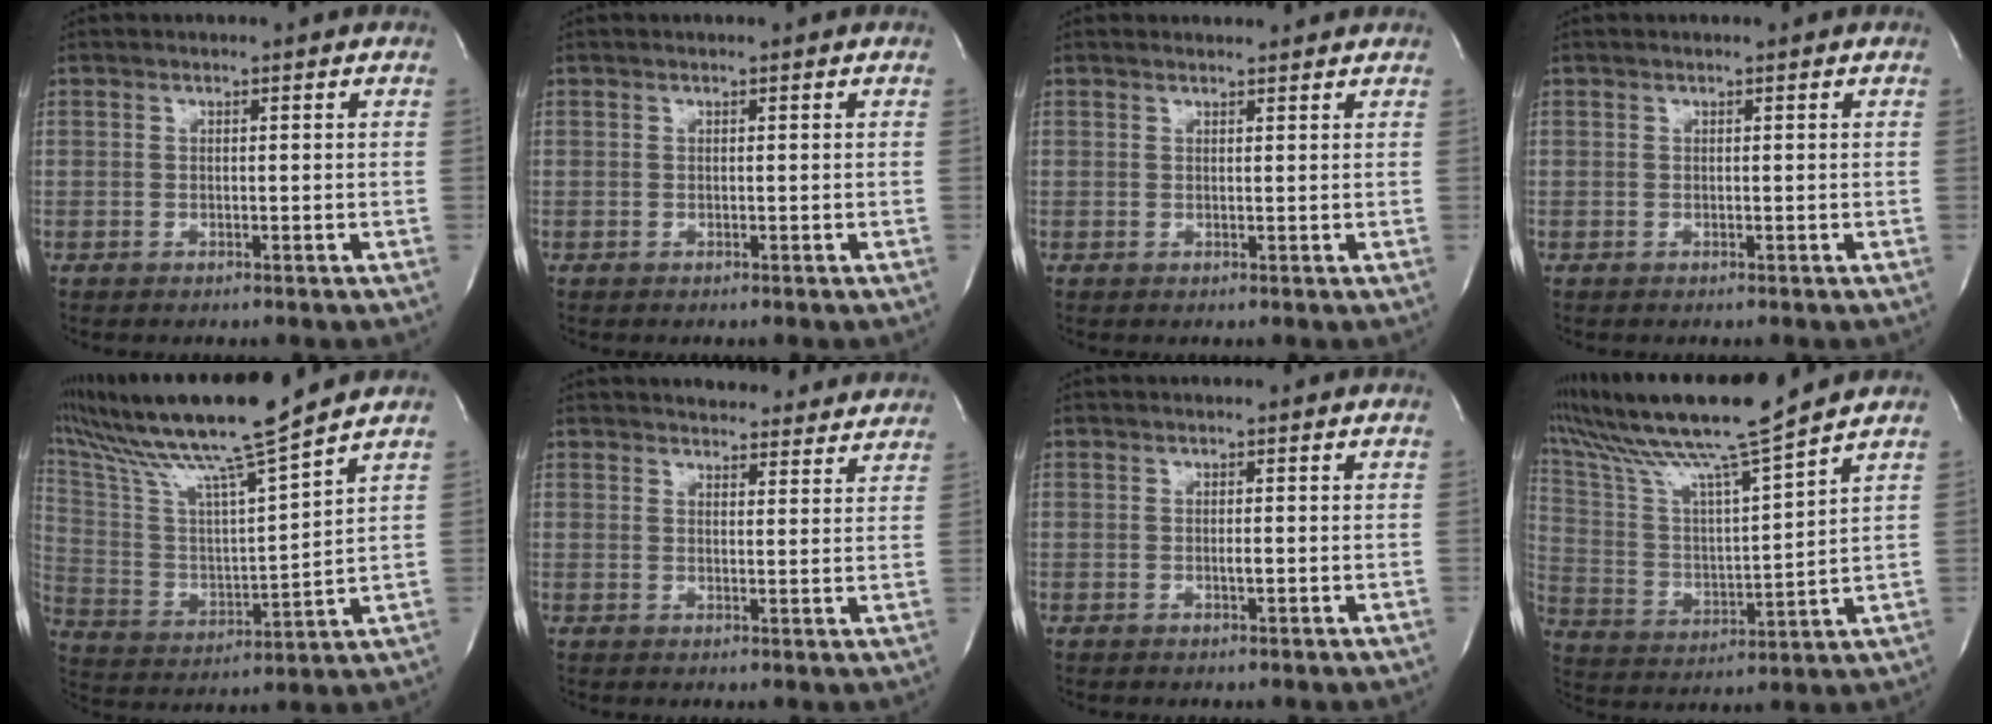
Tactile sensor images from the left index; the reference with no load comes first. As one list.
[{"total": 0.0}, {"total": 2.6, "force": [2.6, 0.5, 0.2], "torque": [-0.013, 0.011, 0.031]}, {"total": 0.0}, {"total": 18.9, "force": [15.5, -1.2, 10.7], "torque": [-0.209, -0.001, 0.277]}, {"total": 12.1, "force": [11.3, 3.1, 2.9], "torque": [-0.015, 0.000, 0.127]}, {"total": 0.7, "force": [0.0, 0.1, 0.7], "torque": [-0.016, -0.002, 0.000]}, {"total": 17.4, "force": [14.6, -1.2, 9.4], "torque": [-0.184, 0.005, 0.259]}]